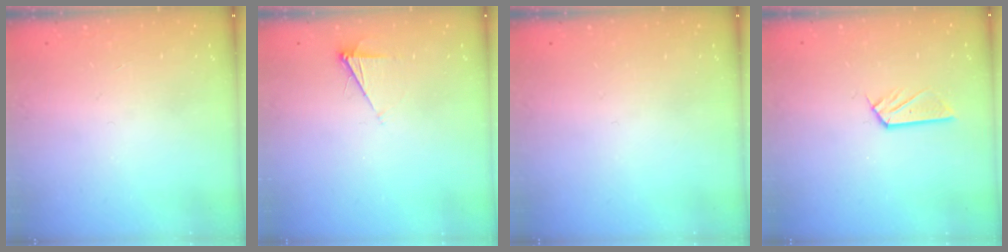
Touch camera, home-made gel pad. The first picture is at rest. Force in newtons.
{"total": 4.8, "press": 4.7, "slide": 0.6}
{"total": 0.0}
{"total": 5.3, "press": 5.3, "slide": 0.2}